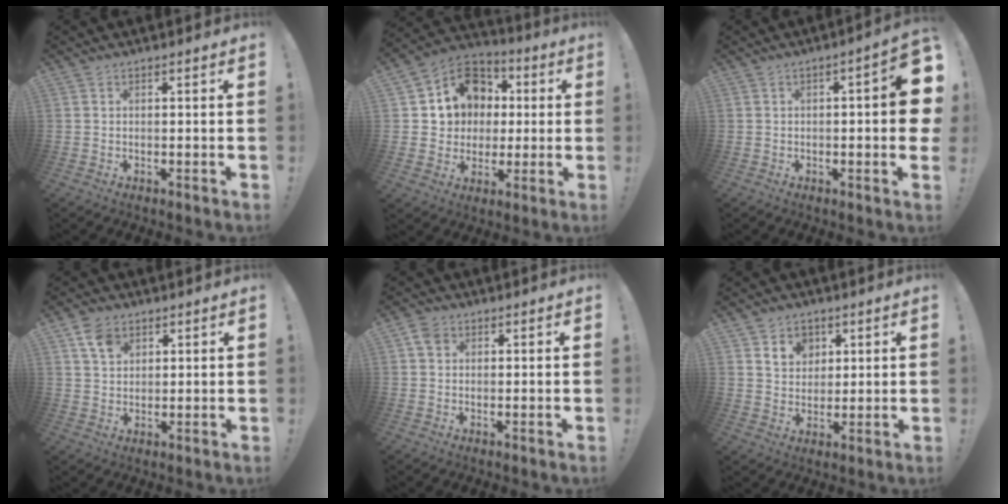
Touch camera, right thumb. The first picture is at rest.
{"total": 13.7, "force": [2.9, 12.4, 5.0], "torque": [-0.069, -0.006, 0.075]}
{"total": 8.4, "force": [0.2, 1.3, 8.3], "torque": [-0.105, -0.006, 0.002]}
{"total": 6.6, "force": [3.7, 4.5, 3.1], "torque": [-0.050, -0.011, 0.070]}
{"total": 3.6, "force": [1.5, 2.8, 1.7], "torque": [-0.026, -0.001, 0.029]}
{"total": 7.3, "force": [3.9, 5.8, 2.2], "torque": [-0.032, -0.020, 0.075]}